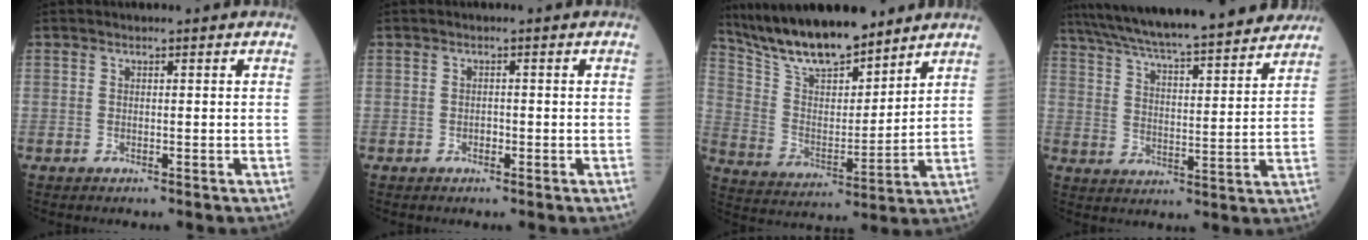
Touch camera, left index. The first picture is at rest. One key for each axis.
{"total": 0.7, "fx": -0.3, "fy": 0.5, "fz": 0.4, "tx": -0.007, "ty": 0.002, "tz": -0.006}
{"total": 20.1, "fx": 17.2, "fy": 5.0, "fz": 9.0, "tx": -0.177, "ty": 0.006, "tz": 0.312}
{"total": 25.1, "fx": 22.1, "fy": 2.5, "fz": 11.8, "tx": -0.199, "ty": 0.010, "tz": 0.313}